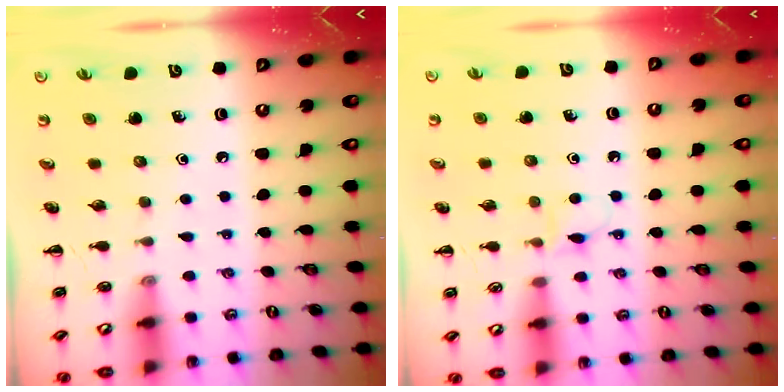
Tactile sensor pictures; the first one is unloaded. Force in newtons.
{"total": 3.9, "press": 3.9, "slide": 0.8}